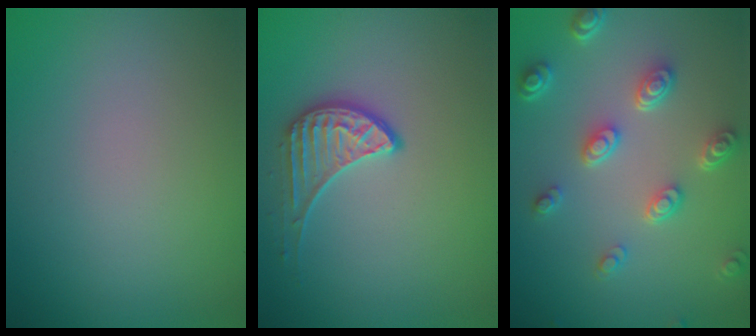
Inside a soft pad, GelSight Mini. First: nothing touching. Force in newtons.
{"total": 2.3, "press": 1.7, "slide": 1.5}
{"total": 4.5, "press": 3.4, "slide": 3.0}